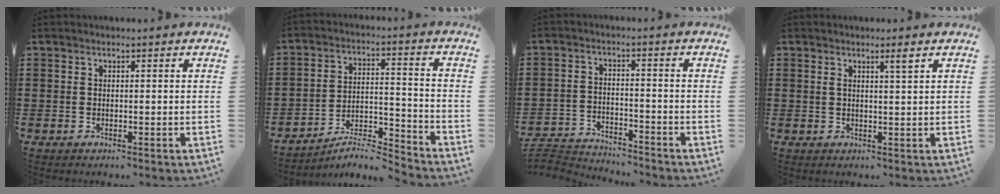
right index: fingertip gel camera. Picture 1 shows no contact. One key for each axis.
{"total": 6.0, "fx": -5.6, "fy": 0.6, "fz": 1.9, "tx": -0.029, "ty": 0.000, "tz": -0.110}
{"total": 3.7, "fx": -3.6, "fy": 0.5, "fz": 0.3, "tx": -0.027, "ty": -0.004, "tz": -0.081}
{"total": 1.8, "fx": 1.0, "fy": -0.1, "fz": 1.6, "tx": -0.024, "ty": -0.005, "tz": 0.014}